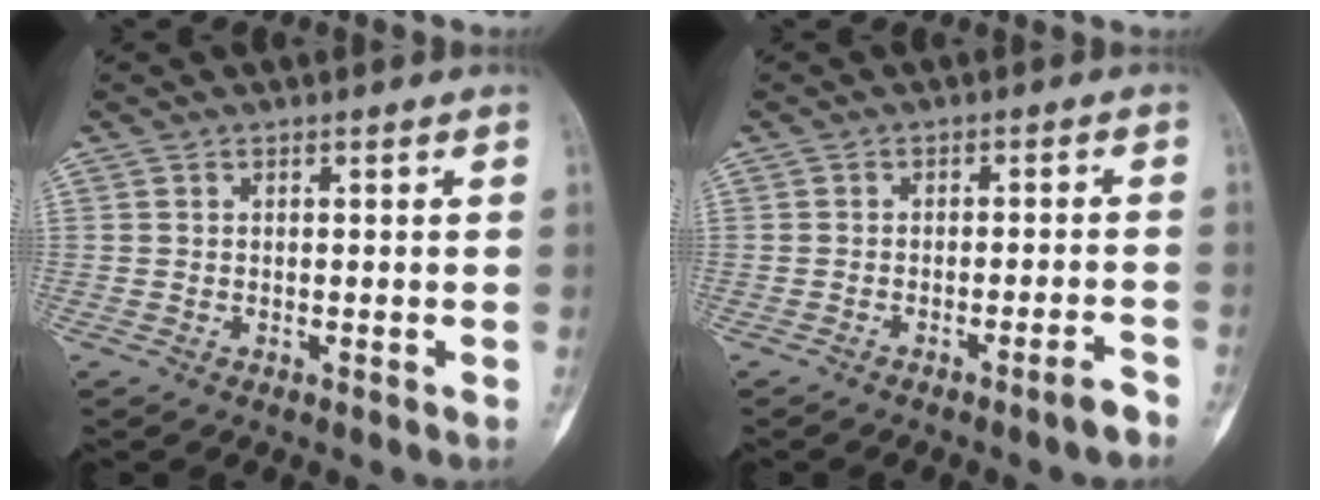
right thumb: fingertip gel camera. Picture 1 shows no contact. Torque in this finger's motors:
{"motor_torque": [0.09, -0.31, -0.09, -0.06, -0.08]}